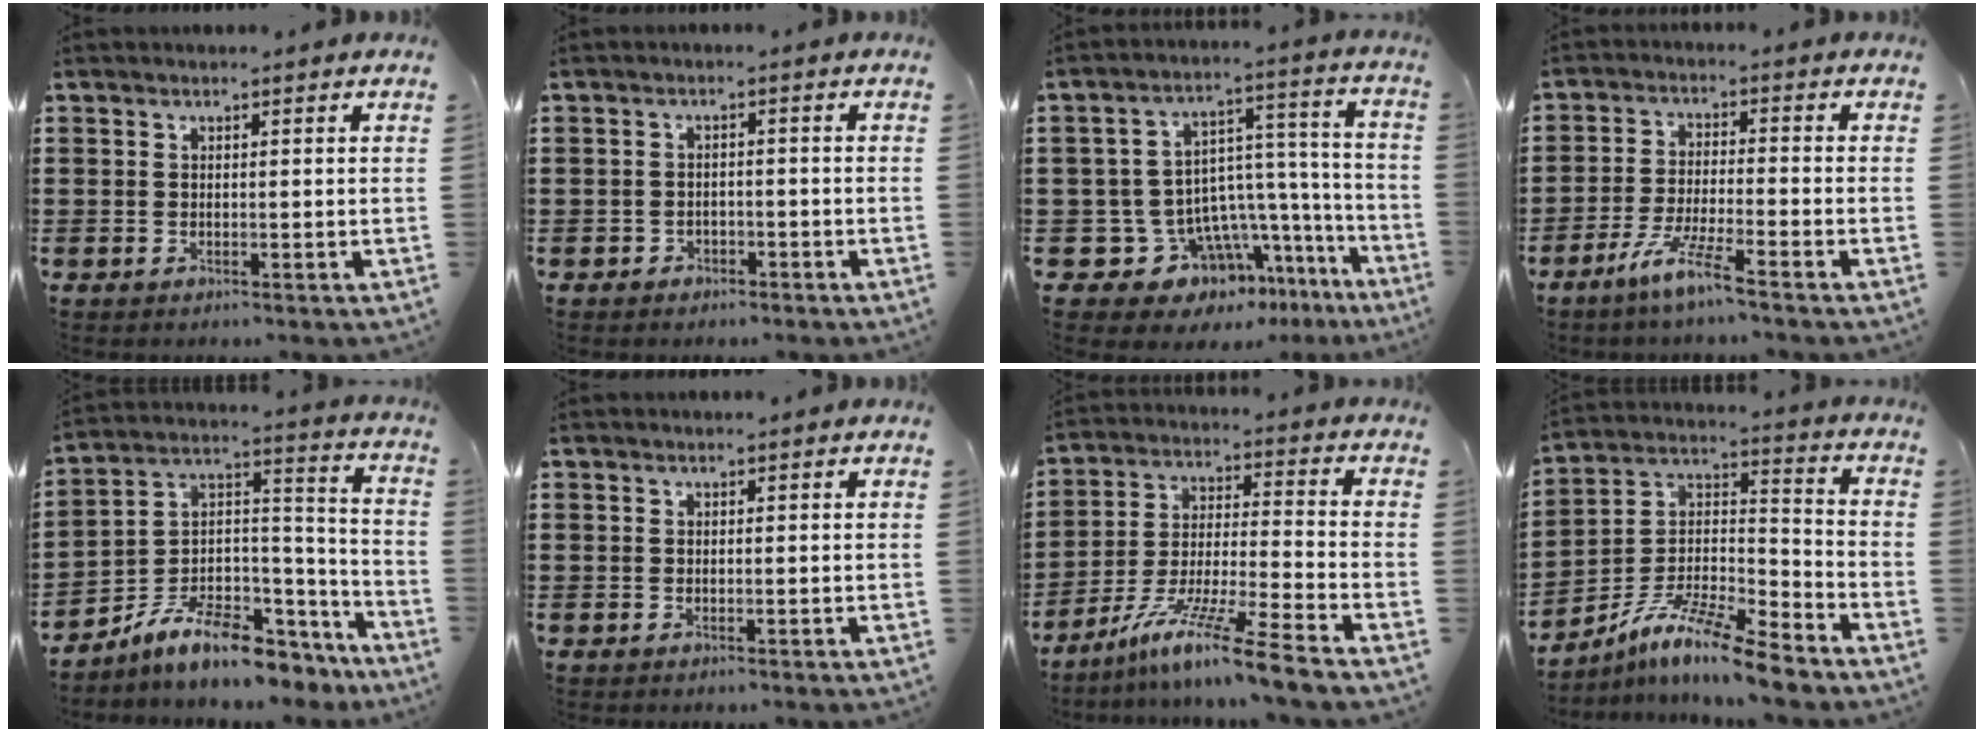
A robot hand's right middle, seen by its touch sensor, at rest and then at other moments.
{"total": 1.5, "force": [-1.3, 0.8, 0.0], "torque": [-0.006, 0.003, -0.031]}
{"total": 8.9, "force": [-5.9, 6.3, 2.3], "torque": [-0.076, -0.016, -0.103]}
{"total": 6.0, "force": [-4.6, 0.0, 3.9], "torque": [-0.090, -0.013, -0.089]}
{"total": 8.8, "force": [-7.5, 2.6, 3.9], "torque": [-0.080, 0.012, -0.148]}
{"total": 0.0}
{"total": 11.3, "force": [-9.1, -0.5, 6.8], "torque": [-0.131, 0.001, -0.184]}
{"total": 10.9, "force": [-9.3, 0.8, 5.6], "torque": [-0.109, 0.013, -0.187]}